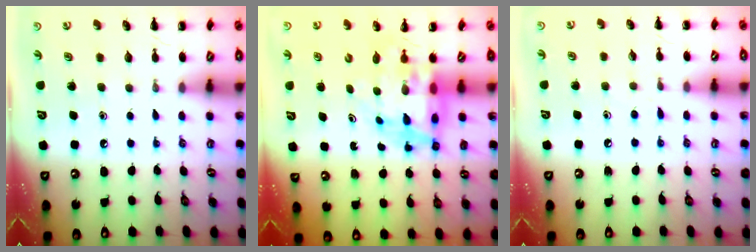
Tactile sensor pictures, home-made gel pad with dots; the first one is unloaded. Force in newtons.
{"total": 7.9, "press": 7.8, "slide": 1.7}
{"total": 5.5, "press": 5.1, "slide": 2.2}